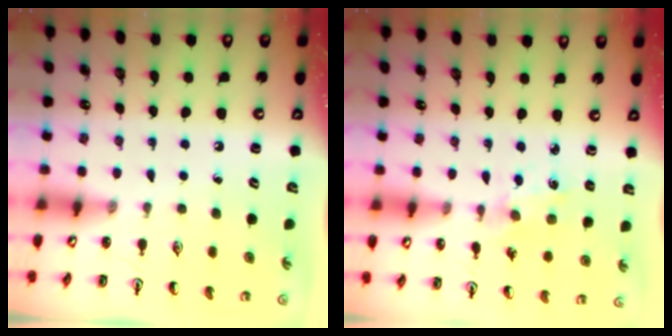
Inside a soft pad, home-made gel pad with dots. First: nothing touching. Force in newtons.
{"total": 0.9, "press": 0.9, "slide": 0.2}